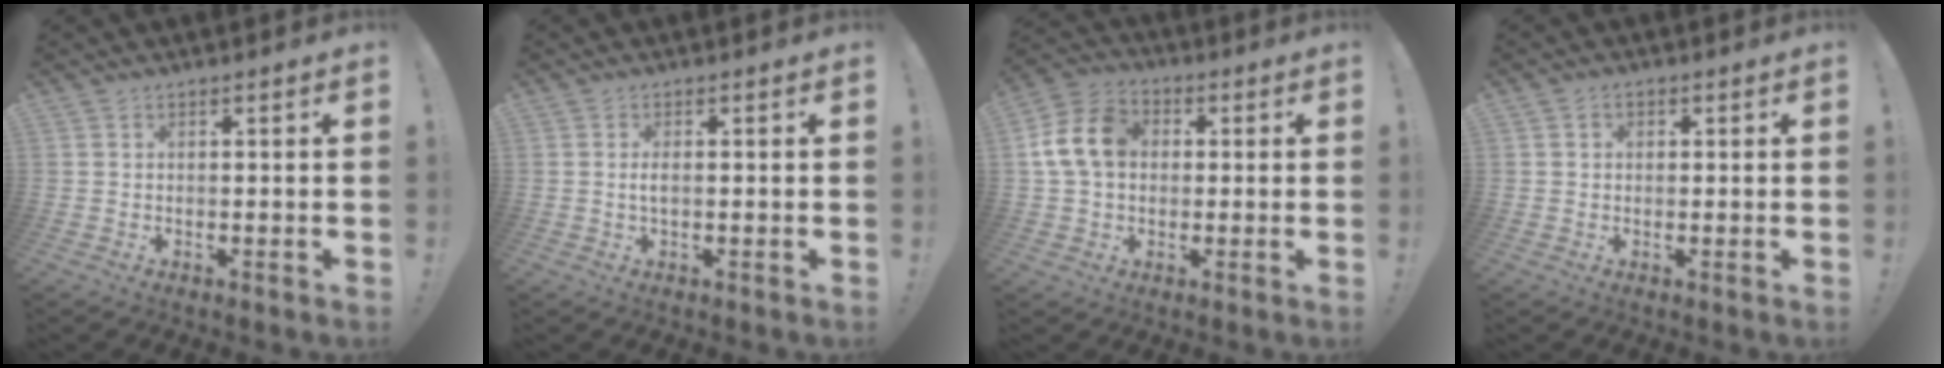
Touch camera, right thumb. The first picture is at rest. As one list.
[{"total": 1.8, "force": [-0.2, 0.6, 1.7], "torque": [-0.024, -0.002, -0.006]}, {"total": 13.2, "force": [2.1, 10.2, 8.1], "torque": [-0.143, 0.014, 0.045]}, {"total": 1.6, "force": [0.0, 1.4, 0.7], "torque": [-0.004, 0.002, -0.003]}]